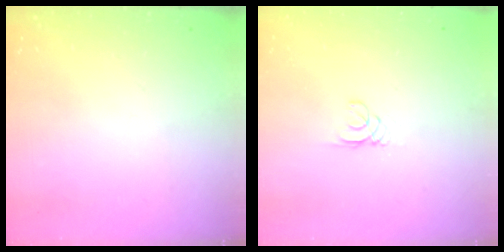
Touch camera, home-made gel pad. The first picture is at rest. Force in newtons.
{"total": 0.6, "press": 0.6, "slide": 0.1}